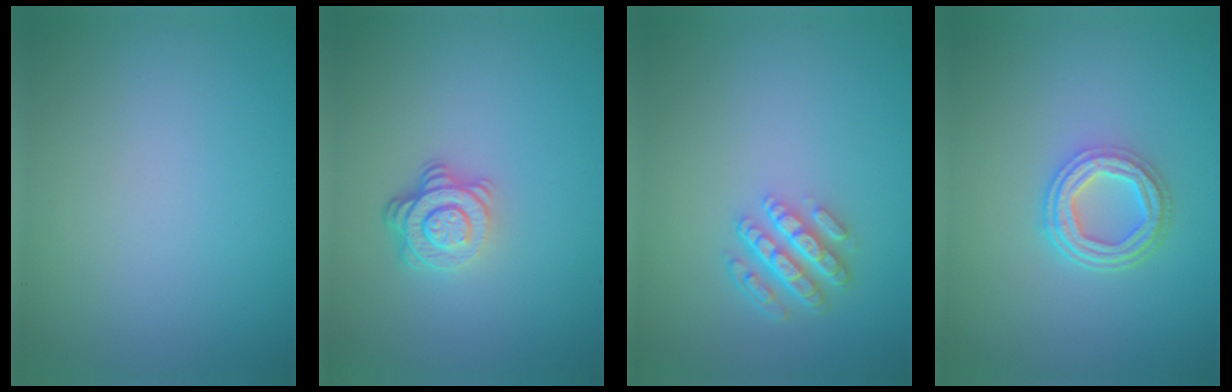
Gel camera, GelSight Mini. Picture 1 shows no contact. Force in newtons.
{"total": 4.0, "press": 2.8, "slide": 2.9}
{"total": 4.5, "press": 3.4, "slide": 3.0}
{"total": 4.3, "press": 3.3, "slide": 2.7}